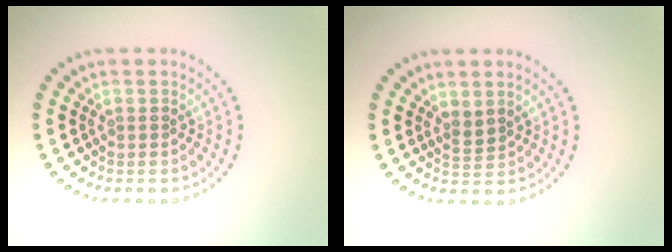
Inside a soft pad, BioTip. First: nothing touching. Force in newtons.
{"total": 1.3, "press": 1.1, "slide": 0.8}